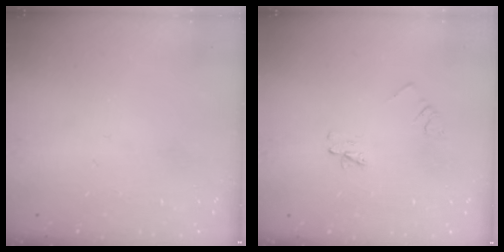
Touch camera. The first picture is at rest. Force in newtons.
{"total": 3.2, "press": 3.2, "slide": 0.4}